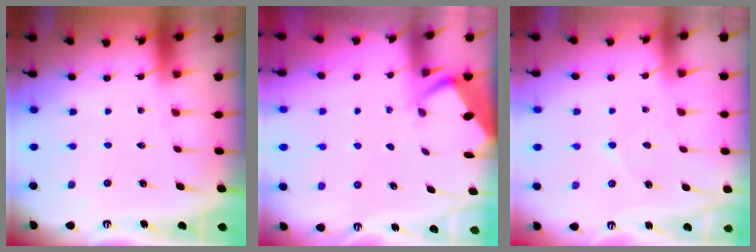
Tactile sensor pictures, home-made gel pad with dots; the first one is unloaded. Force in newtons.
{"total": 2.8, "press": 2.7, "slide": 0.4}
{"total": 3.5, "press": 3.5, "slide": 0.3}